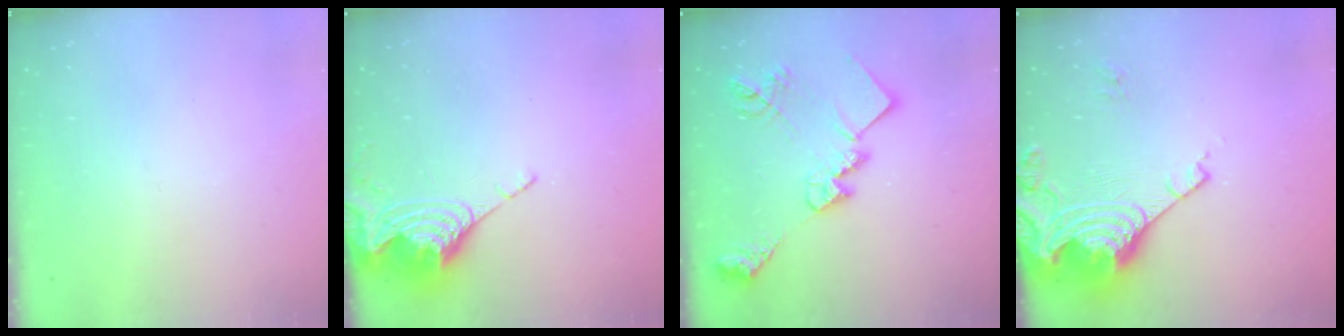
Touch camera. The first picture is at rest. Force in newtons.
{"total": 8.0, "press": 8.0, "slide": 0.8}
{"total": 20.5, "press": 20.5, "slide": 1.2}
{"total": 17.4, "press": 17.3, "slide": 2.0}